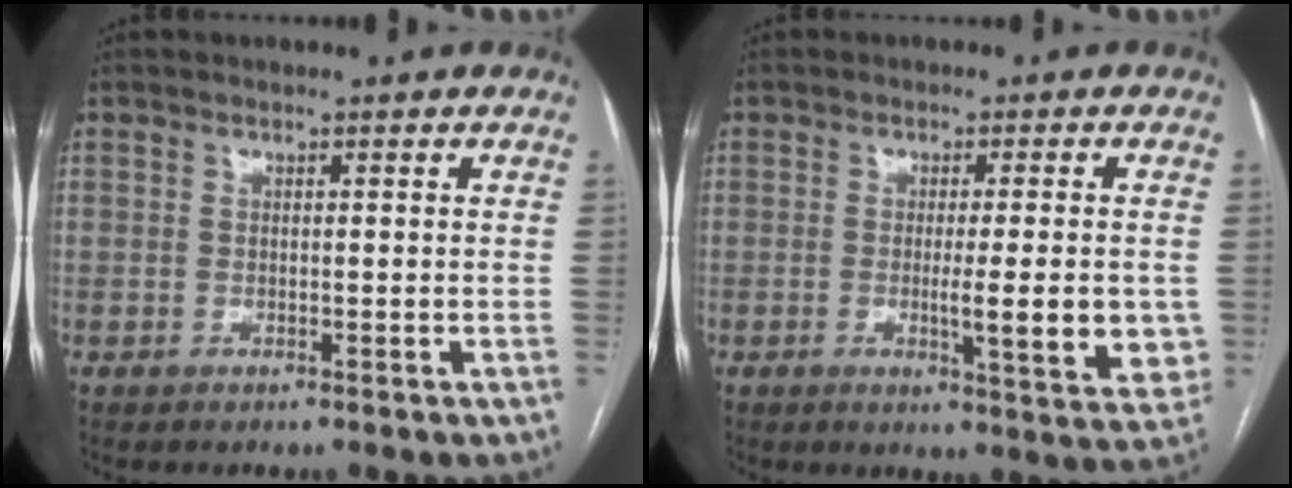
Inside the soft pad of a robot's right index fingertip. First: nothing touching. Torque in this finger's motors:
{"motor_torque": [0.30, -0.07, 0.14, 0.04]}